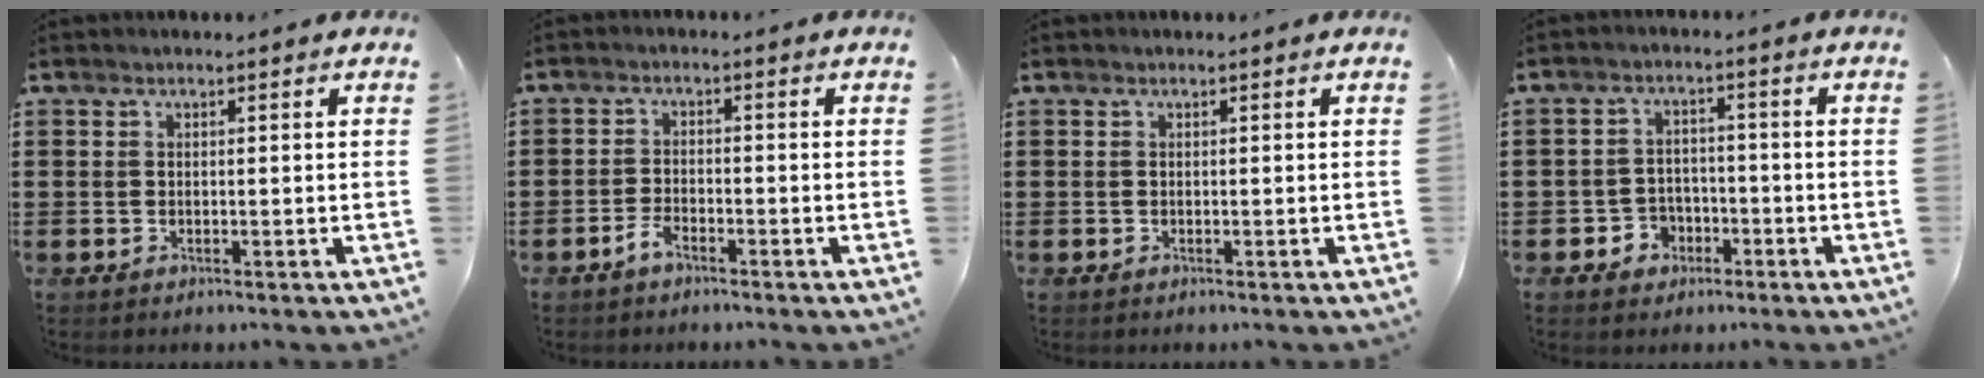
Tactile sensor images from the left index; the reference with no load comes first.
{"total": 2.4, "force": [-1.8, 0.7, 1.3], "torque": [-0.032, 0.003, -0.039]}
{"total": 0.0}
{"total": 3.6, "force": [-2.3, 2.6, 0.7], "torque": [-0.021, 0.010, -0.050]}